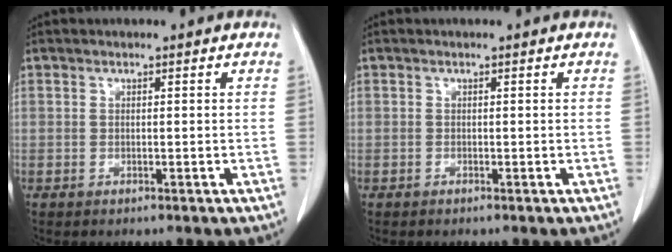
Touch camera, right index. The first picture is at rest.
{"total": 0.0}